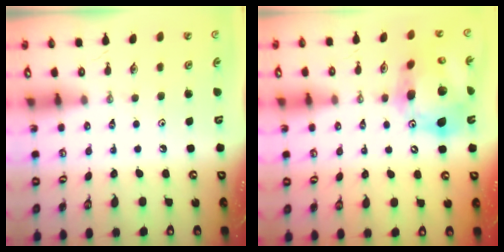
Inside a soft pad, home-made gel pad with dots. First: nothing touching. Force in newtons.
{"total": 19.0, "press": 18.9, "slide": 2.5}